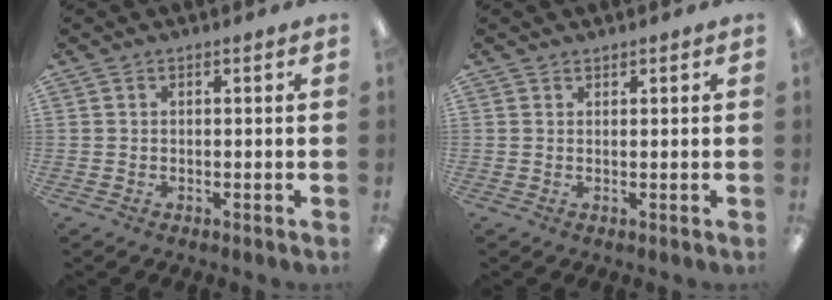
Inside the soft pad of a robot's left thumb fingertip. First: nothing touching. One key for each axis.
{"total": 0.6, "fx": 0.5, "fy": 0.2, "fz": 0.1, "tx": -0.002, "ty": 0.000, "tz": 0.010}